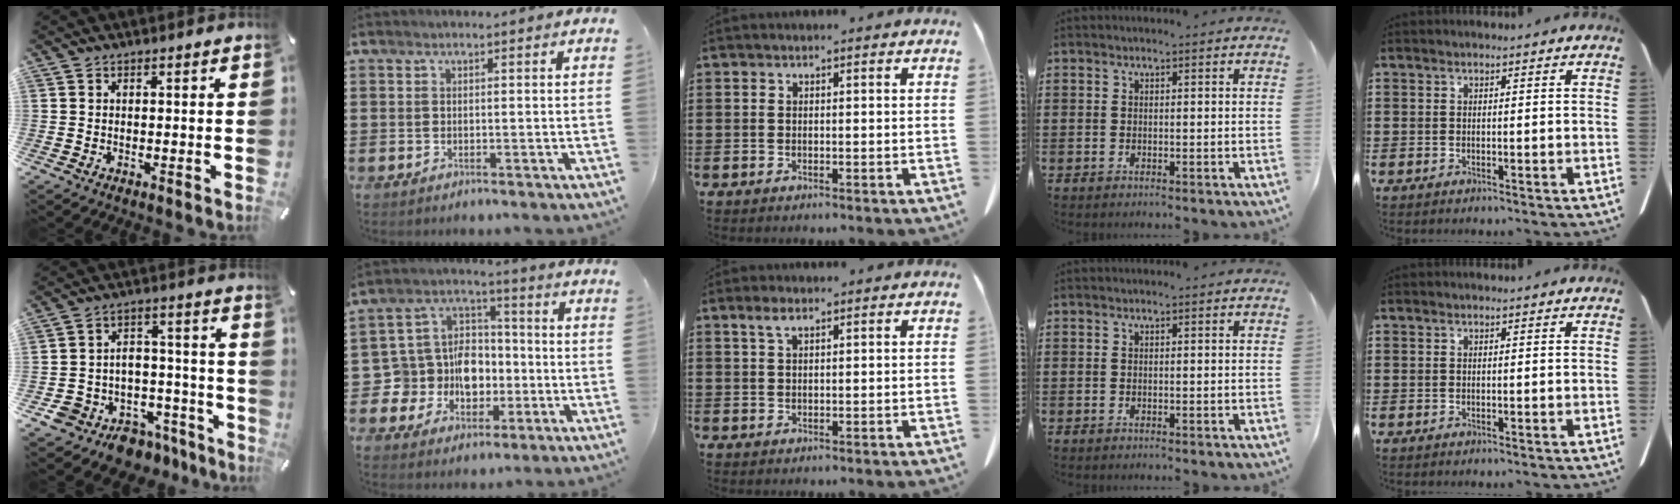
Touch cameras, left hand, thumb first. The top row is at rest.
{"thumb": {"total": 10.2, "force": [-7.4, 6.8, 1.6], "torque": [-0.007, 0.050, -0.122]}, "index": {"total": 9.8, "force": [-2.0, 9.2, 3.0], "torque": [-0.106, 0.005, -0.032]}, "middle": {"total": 2.5, "force": [1.5, 0.8, 1.9], "torque": [-0.042, 0.003, 0.026]}}